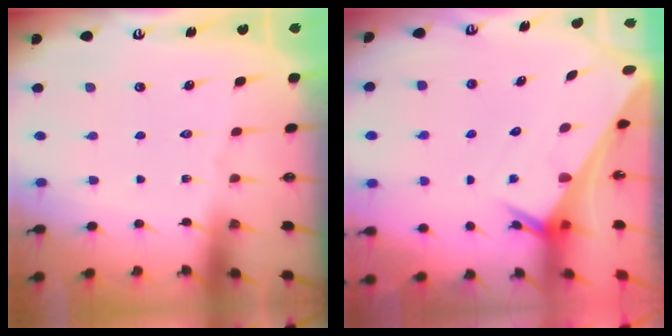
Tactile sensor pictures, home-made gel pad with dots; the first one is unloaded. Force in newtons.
{"total": 2.9, "press": 2.9, "slide": 0.2}